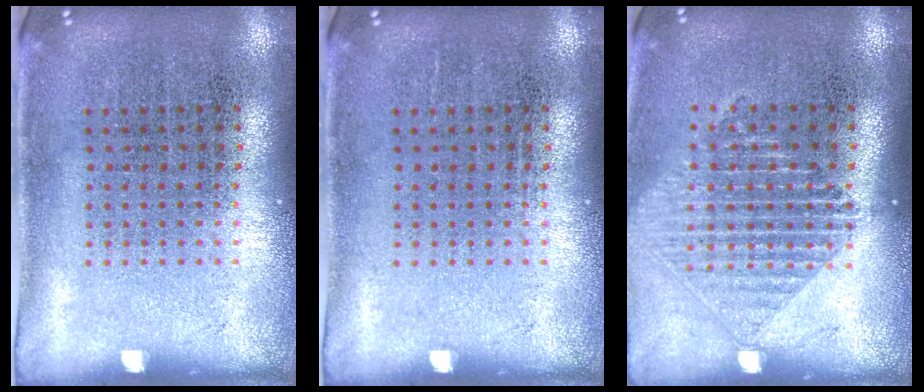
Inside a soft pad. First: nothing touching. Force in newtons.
{"total": 0.0}
{"total": 1.5, "press": 1.3, "slide": 0.7}